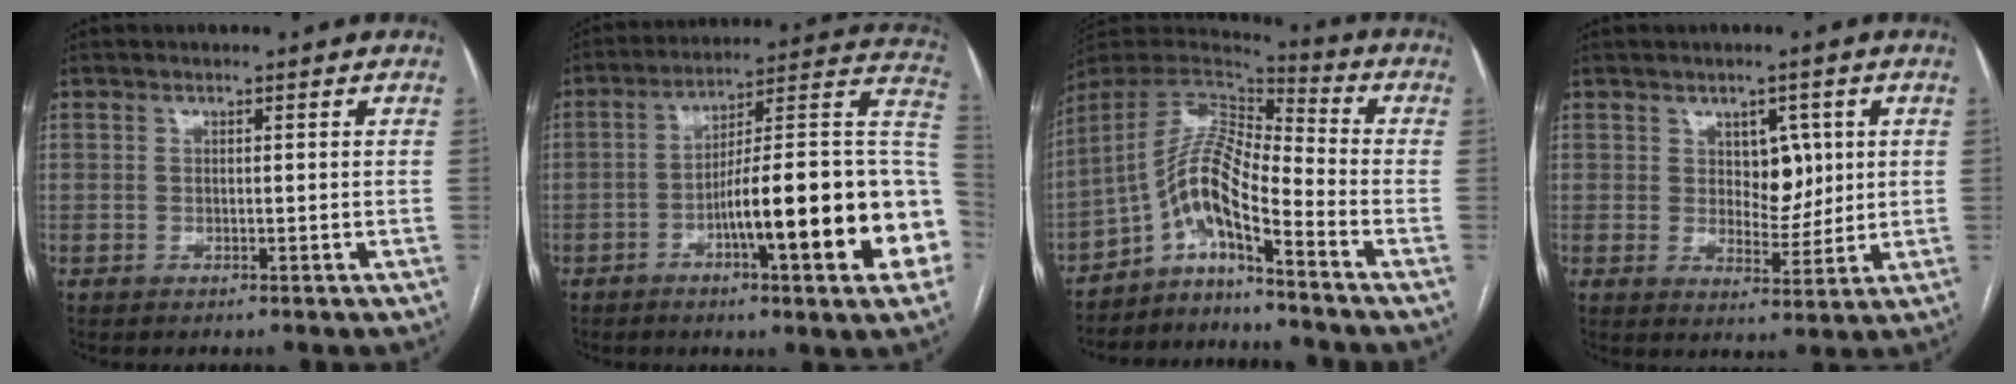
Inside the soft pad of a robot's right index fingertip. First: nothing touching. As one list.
[{"total": 22.6, "force": [-6.5, 2.5, 21.5], "torque": [-0.226, 0.025, -0.090]}, {"total": 10.8, "force": [-6.6, 1.4, 8.4], "torque": [-0.160, 0.020, -0.119]}, {"total": 5.3, "force": [1.6, 3.2, 3.8], "torque": [-0.050, 0.002, 0.032]}]